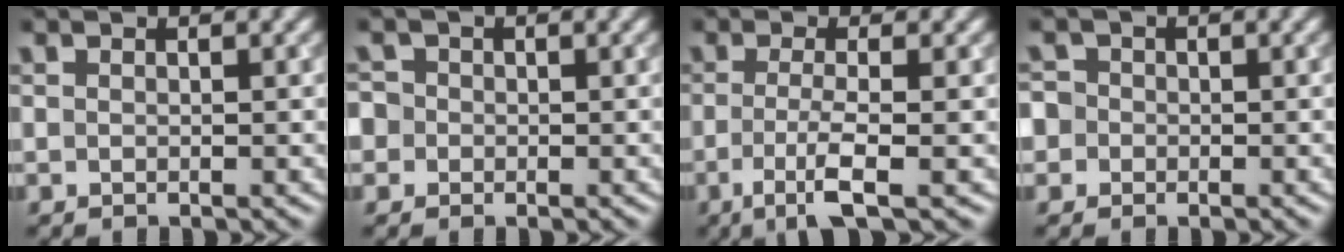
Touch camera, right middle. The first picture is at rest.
{"total": 2.6, "force": [-0.1, 2.5, 0.8], "torque": [0.002, 0.022, -0.027]}
{"total": 4.0, "force": [-1.2, 0.8, 3.7], "torque": [-0.069, -0.008, -0.028]}
{"total": 3.0, "force": [-0.4, 2.8, 0.8], "torque": [0.006, 0.020, -0.036]}